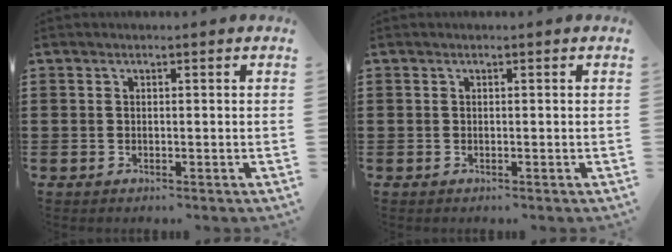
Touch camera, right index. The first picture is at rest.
{"total": 0.0}